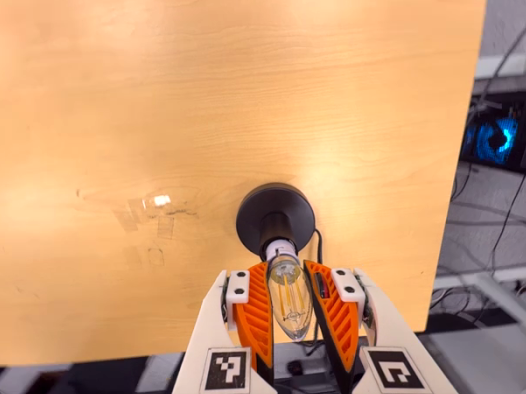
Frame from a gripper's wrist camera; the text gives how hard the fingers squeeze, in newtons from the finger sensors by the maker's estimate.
{"total": 14.1, "left": 14.5, "right": 13.7}